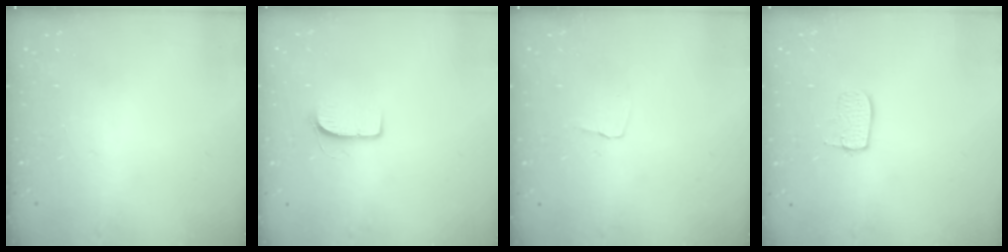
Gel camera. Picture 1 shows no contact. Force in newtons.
{"total": 7.0, "press": 7.0, "slide": 0.5}
{"total": 2.9, "press": 2.8, "slide": 0.3}
{"total": 7.1, "press": 7.0, "slide": 0.4}